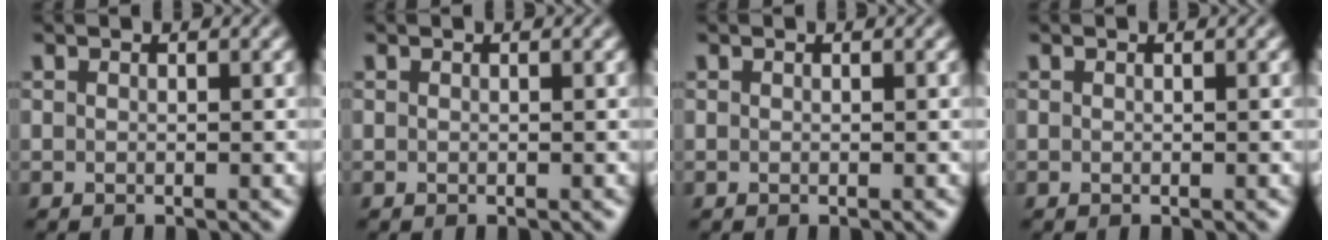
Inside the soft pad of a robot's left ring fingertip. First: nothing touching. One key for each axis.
{"total": 0.0}
{"total": 0.0}
{"total": 0.0}